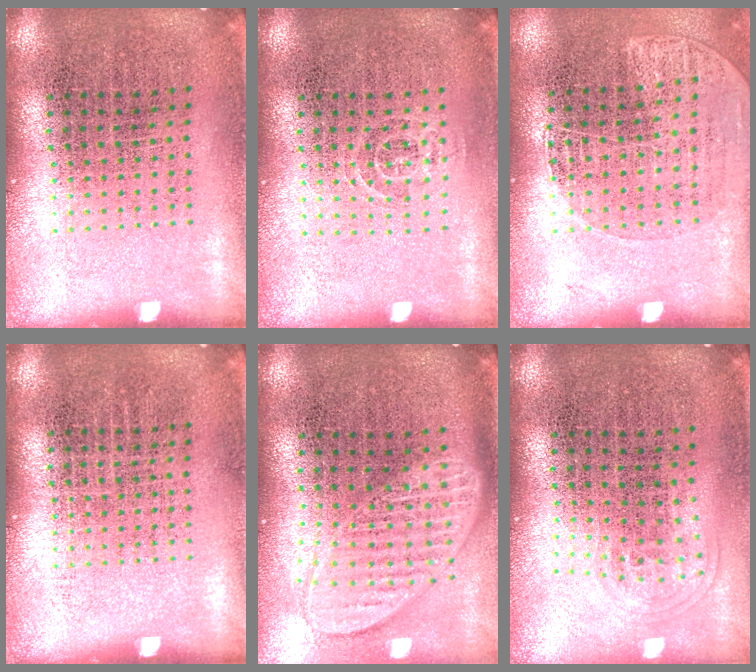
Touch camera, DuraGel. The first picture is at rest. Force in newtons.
{"total": 0.8, "press": 0.5, "slide": 0.6}
{"total": 1.1, "press": 1.0, "slide": 0.5}
{"total": 0.0}
{"total": 2.0, "press": 1.5, "slide": 1.2}
{"total": 1.0, "press": 0.7, "slide": 0.8}